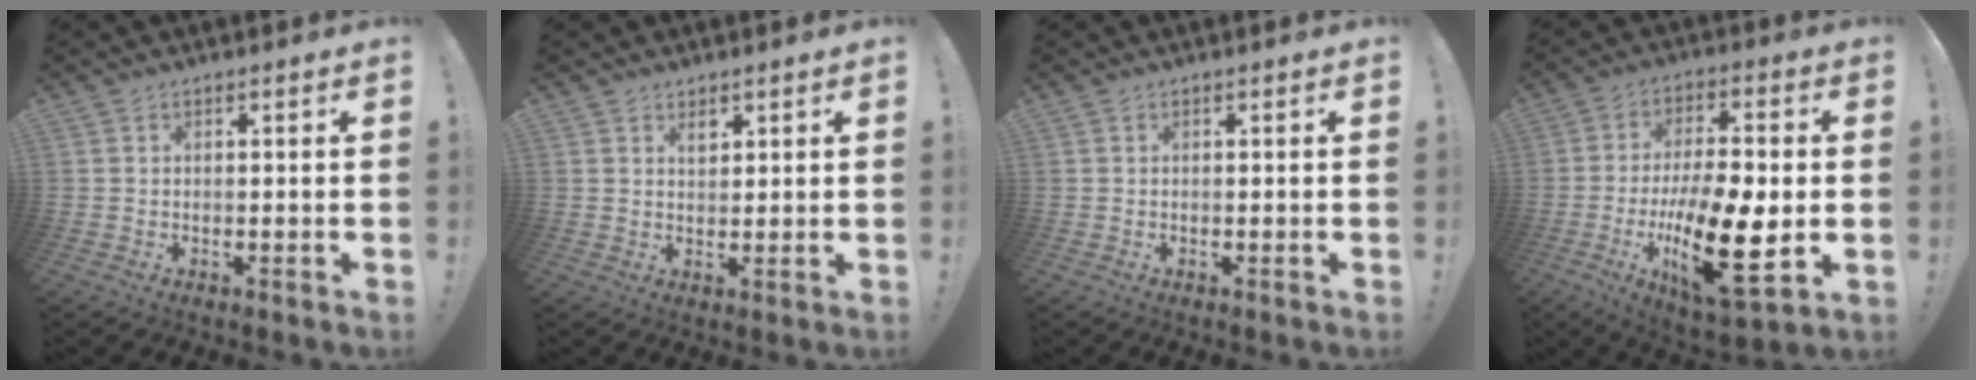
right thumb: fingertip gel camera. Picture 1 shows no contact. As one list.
[{"total": 2.7, "force": [1.9, 1.8, 0.8], "torque": [0.000, -0.010, 0.031]}, {"total": 0.0}, {"total": 21.4, "force": [-4.7, 8.2, 19.2], "torque": [-0.337, 0.011, -0.069]}]